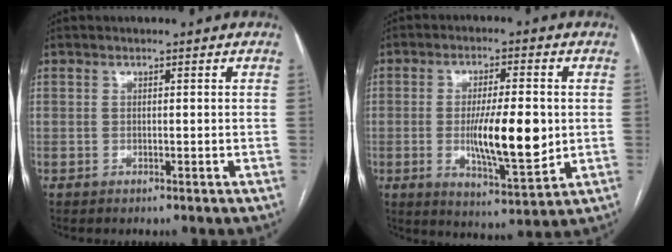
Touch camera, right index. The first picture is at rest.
{"total": 11.7, "force": [-0.6, 2.7, 11.3], "torque": [-0.193, -0.015, -0.005]}